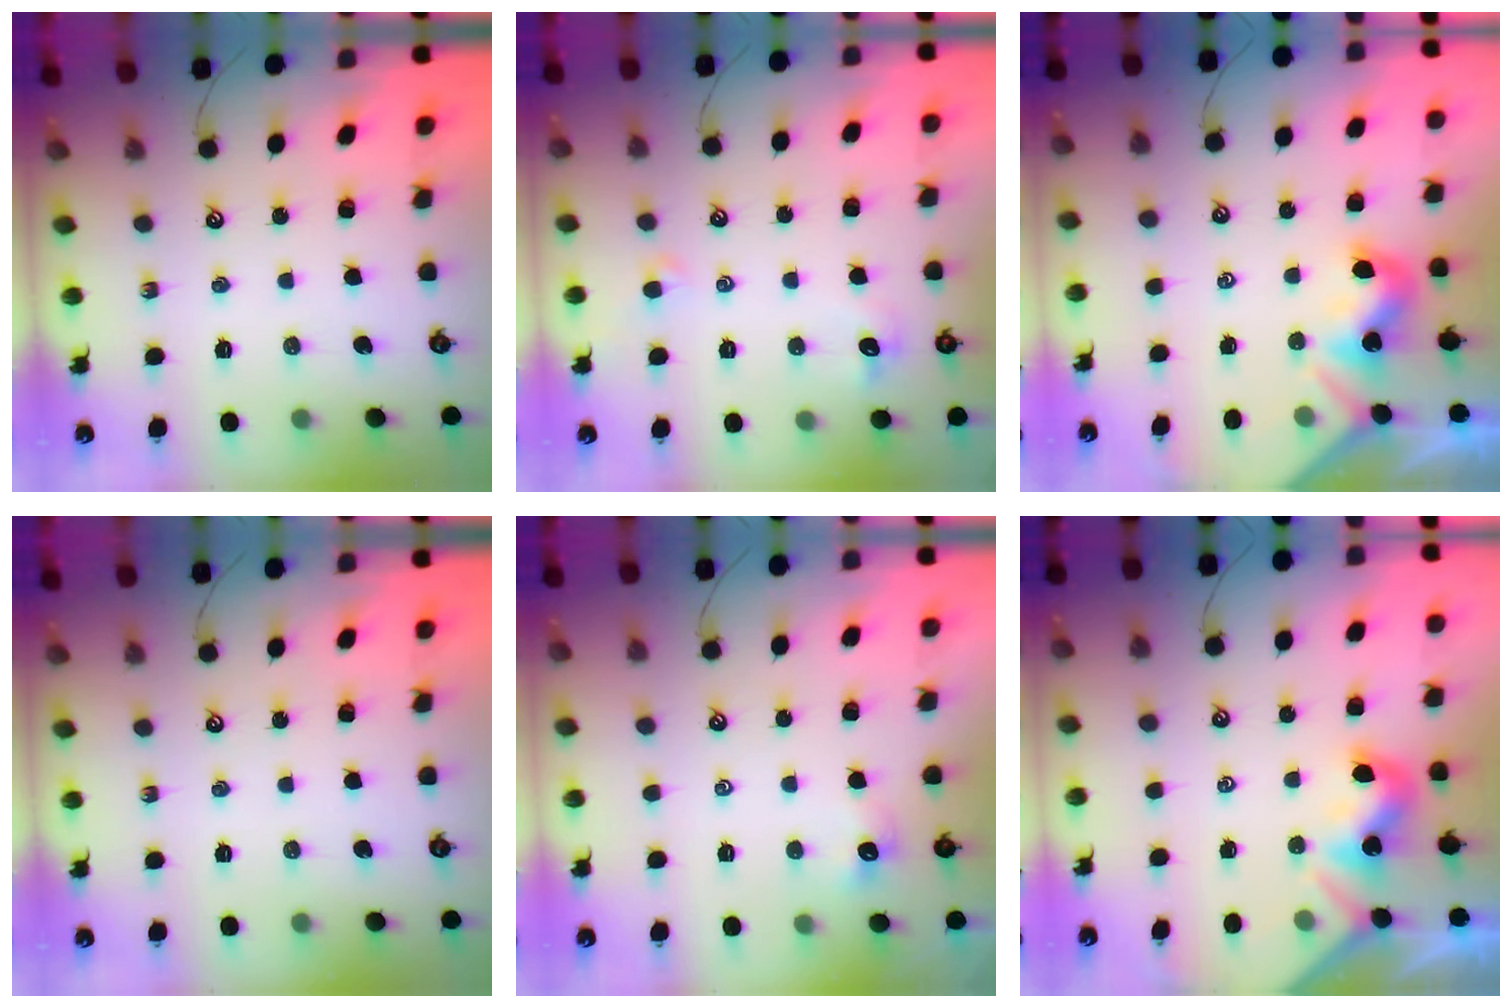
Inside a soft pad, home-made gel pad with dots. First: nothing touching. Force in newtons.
{"total": 1.0, "press": 0.8, "slide": 0.6}
{"total": 1.9, "press": 1.8, "slide": 0.3}
{"total": 0.0}
{"total": 0.7, "press": 0.3, "slide": 0.6}
{"total": 1.9, "press": 1.8, "slide": 0.3}